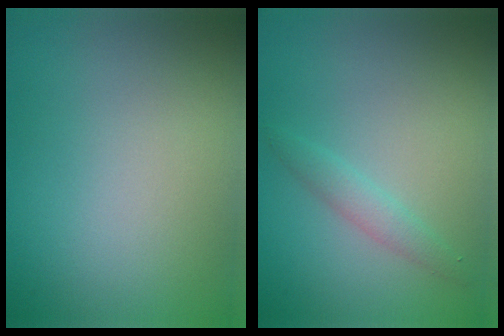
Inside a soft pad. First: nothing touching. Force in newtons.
{"total": 1.6, "press": 1.6, "slide": 0.1}